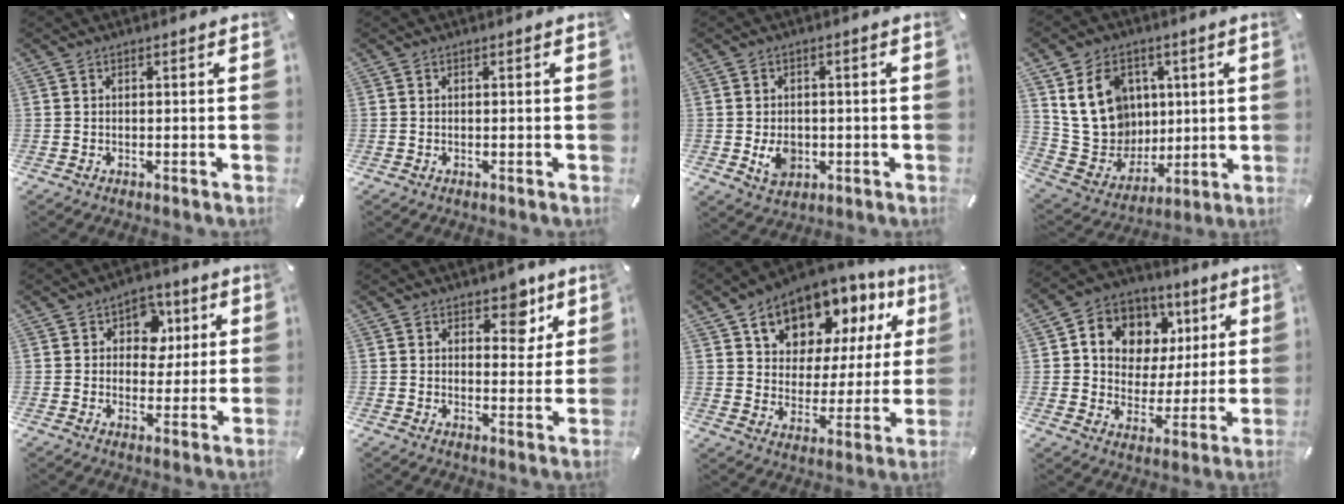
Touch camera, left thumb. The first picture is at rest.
{"total": 0.0}
{"total": 5.7, "force": [-0.9, 4.6, 3.2], "torque": [-0.052, -0.002, -0.017]}
{"total": 17.0, "force": [5.3, 14.7, 6.8], "torque": [-0.139, -0.023, 0.115]}
{"total": 8.2, "force": [2.4, 7.0, 3.7], "torque": [-0.039, -0.005, 0.036]}
{"total": 7.4, "force": [4.7, 4.7, 3.2], "torque": [-0.018, -0.028, 0.075]}
{"total": 12.8, "force": [8.5, 8.5, 4.3], "torque": [-0.082, -0.062, 0.149]}
{"total": 11.0, "force": [3.2, 9.8, 3.7], "torque": [-0.066, -0.012, 0.065]}